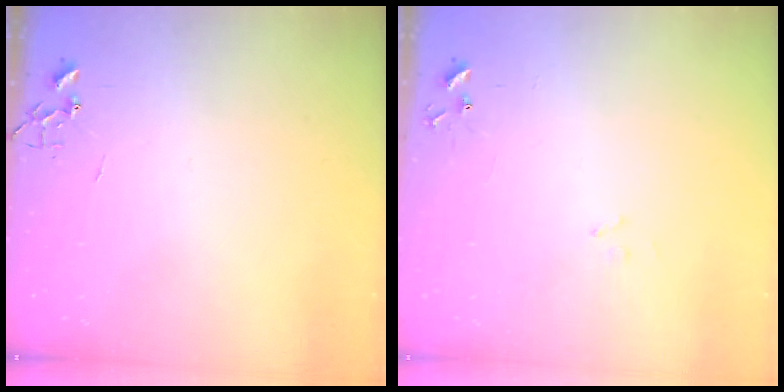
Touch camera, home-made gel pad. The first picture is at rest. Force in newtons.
{"total": 7.8, "press": 7.8, "slide": 0.7}